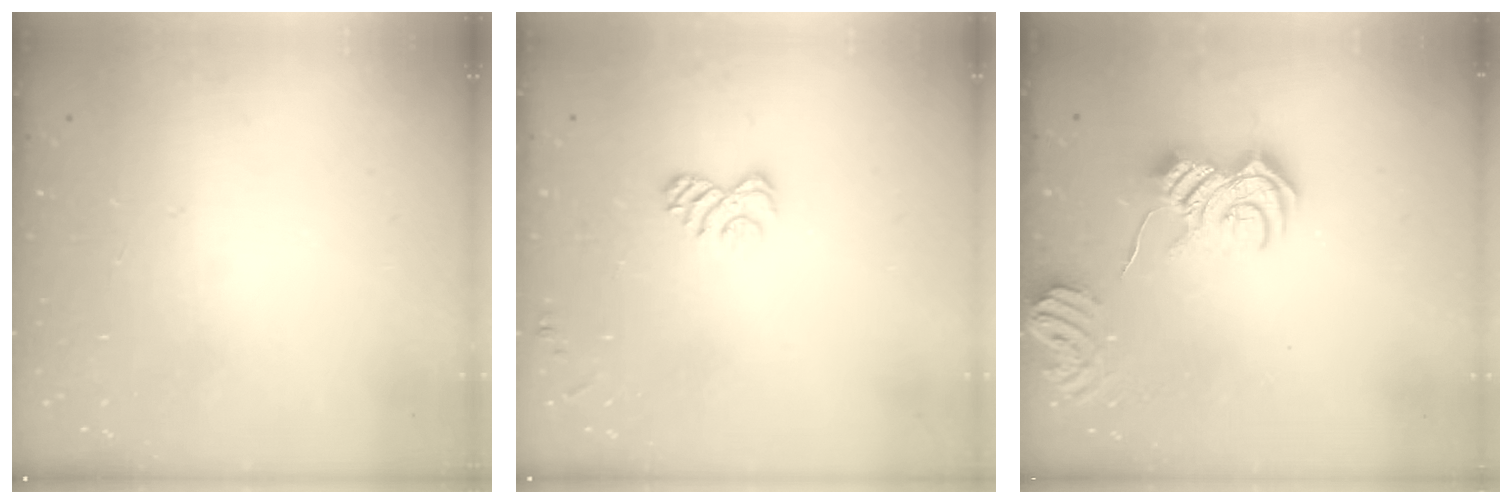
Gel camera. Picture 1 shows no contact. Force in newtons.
{"total": 6.1, "press": 5.9, "slide": 1.4}
{"total": 11.9, "press": 11.9, "slide": 0.7}